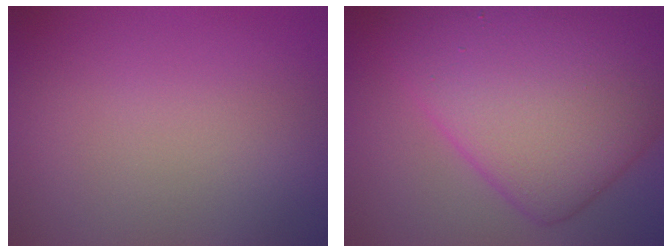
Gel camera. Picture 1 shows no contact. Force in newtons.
{"total": 11.6, "press": 11.6, "slide": 0.3}